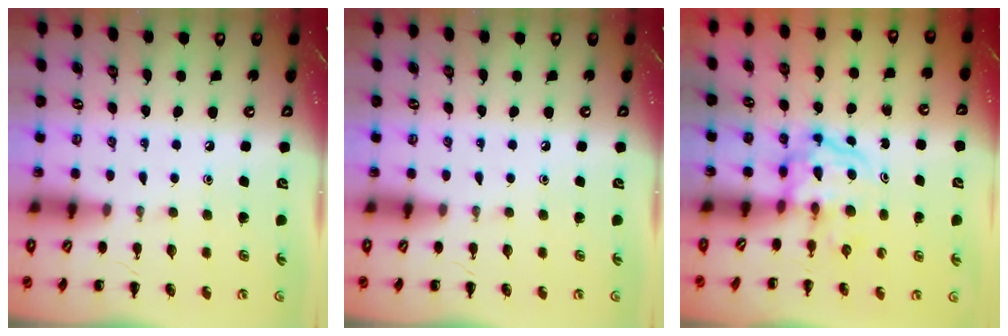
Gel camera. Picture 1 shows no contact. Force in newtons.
{"total": 0.0}
{"total": 3.6, "press": 3.6, "slide": 0.4}